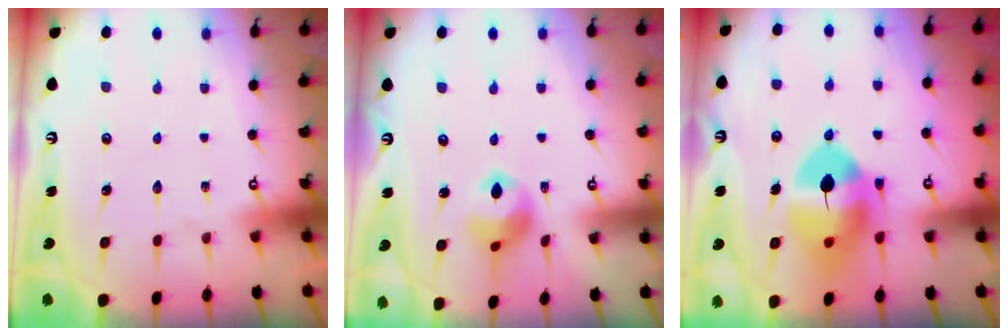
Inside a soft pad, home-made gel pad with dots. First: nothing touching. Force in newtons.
{"total": 9.9, "press": 9.8, "slide": 1.2}
{"total": 13.7, "press": 13.5, "slide": 2.2}